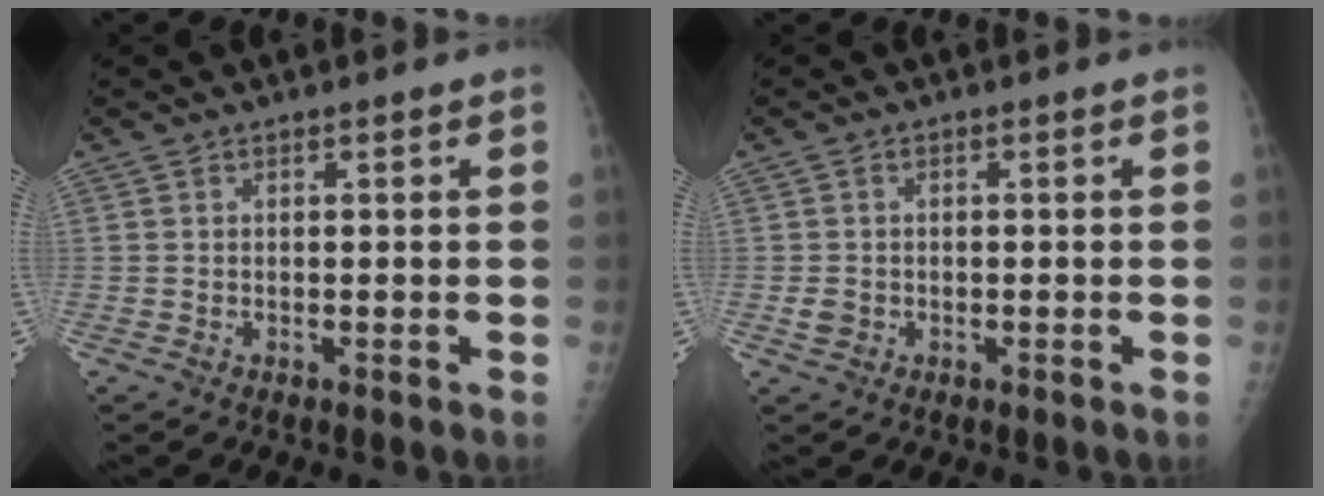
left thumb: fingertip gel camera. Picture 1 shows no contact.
{"total": 2.1, "force": [-0.5, 1.8, 0.9], "torque": [-0.013, 0.002, -0.005]}